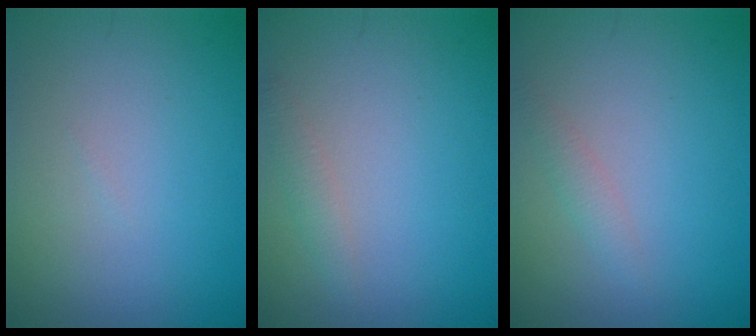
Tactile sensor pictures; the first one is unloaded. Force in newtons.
{"total": 1.1, "press": 1.1, "slide": 0.1}
{"total": 1.2, "press": 1.2, "slide": 0.0}